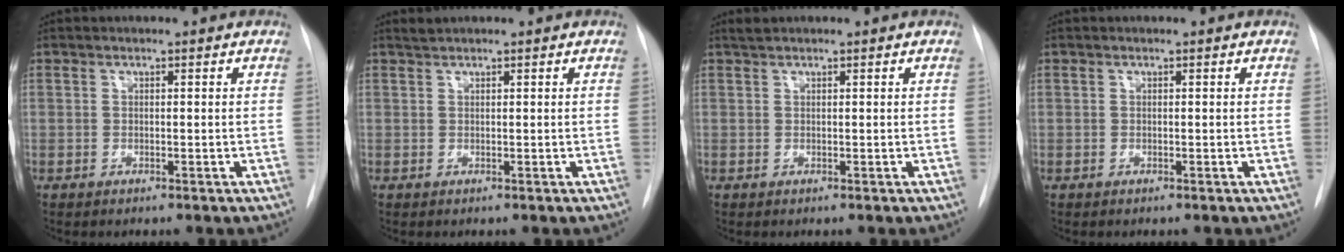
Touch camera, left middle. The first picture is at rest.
{"total": 0.7, "force": [0.7, -0.1, 0.1], "torque": [-0.002, 0.005, 0.016]}
{"total": 0.7, "force": [0.7, 0.0, 0.3], "torque": [-0.006, 0.009, 0.016]}
{"total": 0.0}